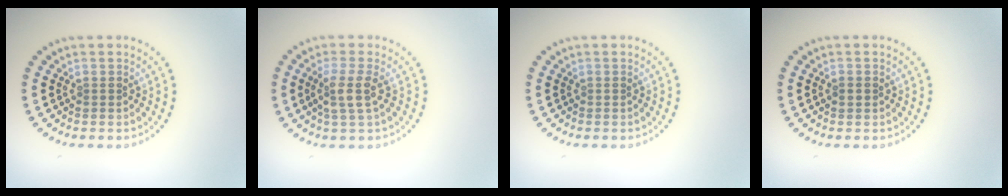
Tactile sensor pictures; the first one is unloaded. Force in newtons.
{"total": 2.4, "press": 2.0, "slide": 1.4}
{"total": 0.0}
{"total": 1.0, "press": 0.9, "slide": 0.2}